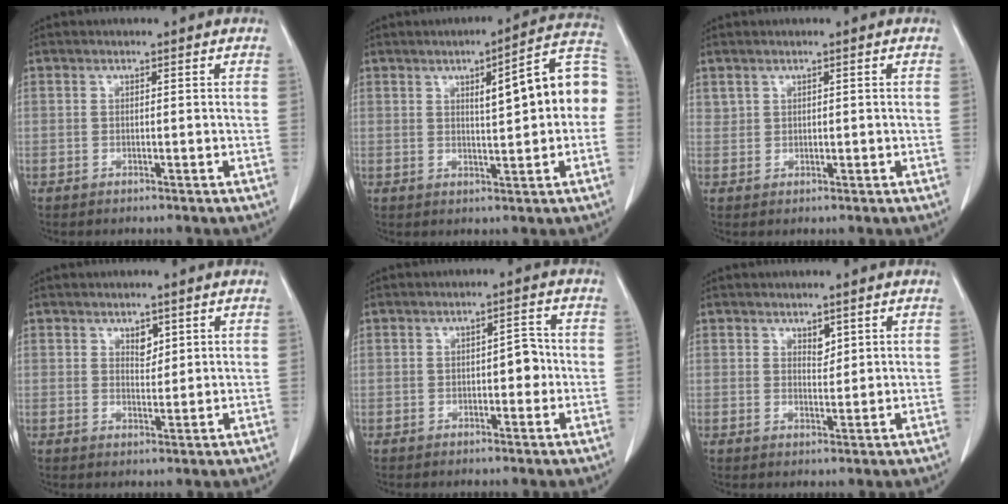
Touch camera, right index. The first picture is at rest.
{"total": 11.7, "force": [1.2, 1.9, 11.5], "torque": [-0.146, 0.035, 0.014]}
{"total": 1.1, "force": [0.8, 0.7, 0.1], "torque": [0.004, 0.001, 0.019]}
{"total": 2.4, "force": [1.4, 1.3, 1.4], "torque": [-0.019, -0.005, 0.027]}
{"total": 3.0, "force": [-0.4, 1.3, 2.6], "torque": [-0.029, 0.008, -0.006]}
{"total": 1.8, "force": [1.2, 0.9, 1.0], "torque": [-0.015, -0.005, 0.024]}